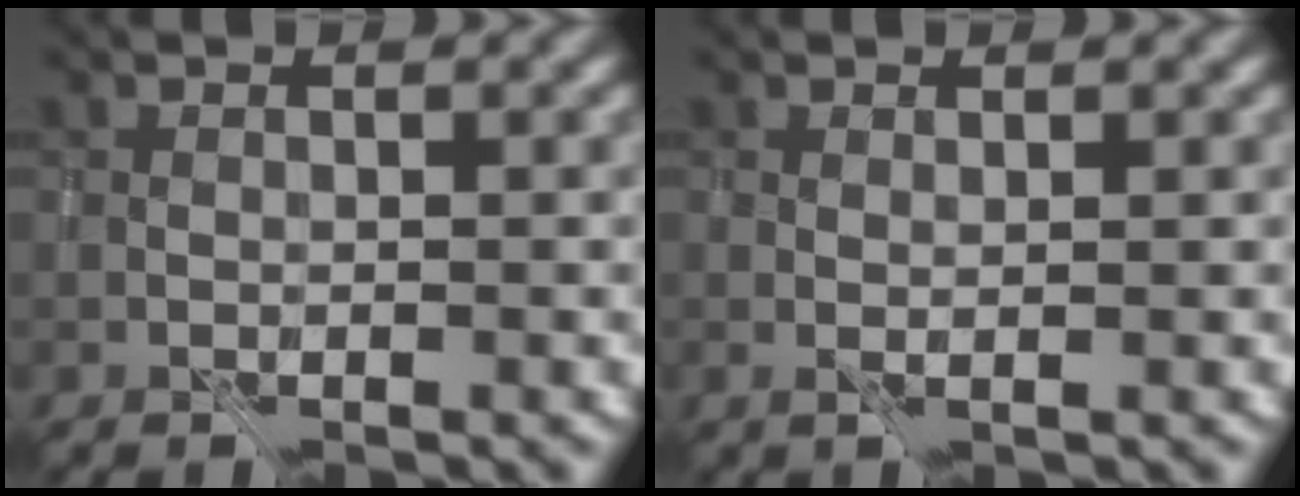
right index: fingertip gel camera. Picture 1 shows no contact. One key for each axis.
{"total": 1.0, "fx": 0.9, "fy": -0.4, "fz": 0.0, "tx": -0.003, "ty": -0.002, "tz": 0.014}